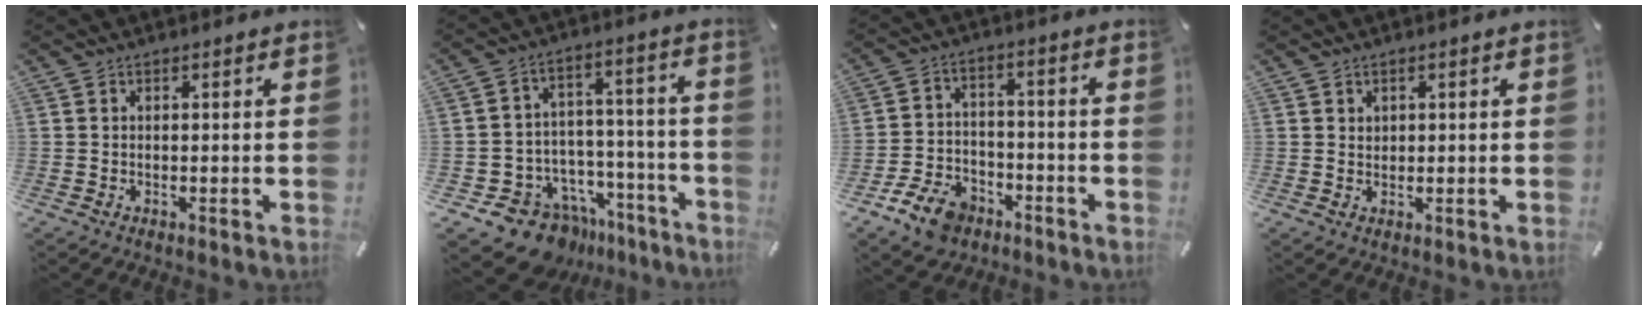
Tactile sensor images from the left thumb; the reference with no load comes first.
{"total": 13.3, "force": [-9.7, 8.2, 4.0], "torque": [-0.055, 0.057, -0.161]}
{"total": 10.2, "force": [-6.6, 6.5, 4.3], "torque": [-0.082, 0.045, -0.119]}
{"total": 1.5, "force": [0.7, 1.4, 0.2], "torque": [0.004, -0.001, 0.011]}